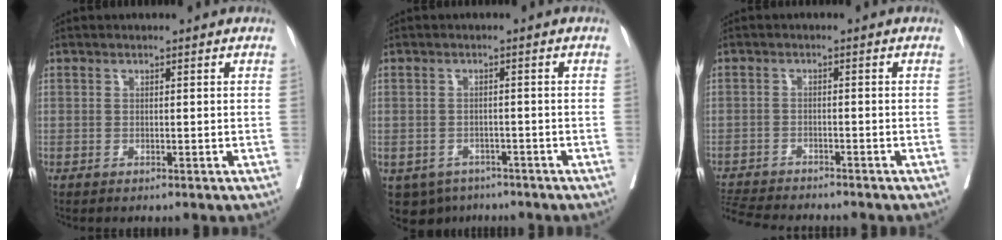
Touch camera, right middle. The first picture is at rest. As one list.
[{"total": 5.9, "force": [-4.0, 4.3, 1.1], "torque": [-0.017, 0.002, -0.054]}, {"total": 8.9, "force": [-8.4, 0.8, 2.9], "torque": [-0.045, -0.010, -0.135]}]